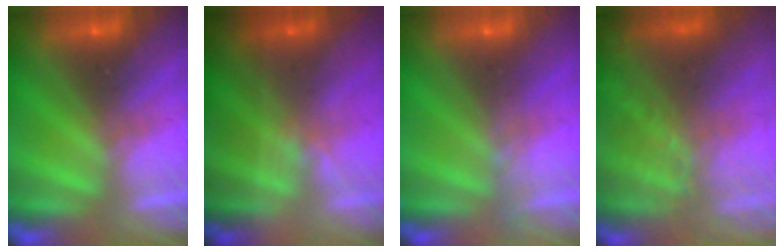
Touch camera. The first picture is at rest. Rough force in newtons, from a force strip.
{"total": 1.6}
{"total": 3.4}
{"total": 8.3}